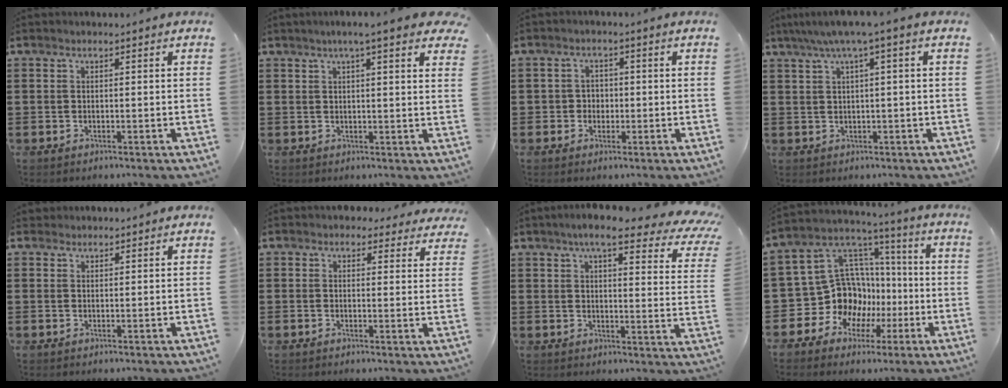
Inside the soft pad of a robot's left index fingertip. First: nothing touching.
{"total": 4.1, "force": [2.9, 0.2, 2.9], "torque": [-0.056, 0.000, 0.050]}
{"total": 2.3, "force": [-0.6, 2.1, 0.6], "torque": [-0.020, 0.006, -0.016]}
{"total": 3.3, "force": [0.6, -0.1, 3.3], "torque": [-0.062, -0.001, 0.005]}
{"total": 1.1, "force": [1.0, 0.5, 0.0], "torque": [-0.003, 0.004, 0.020]}
{"total": 2.4, "force": [2.0, 1.2, 0.4], "torque": [-0.010, 0.000, 0.036]}
{"total": 8.0, "force": [6.1, 1.2, 5.0], "torque": [-0.092, -0.025, 0.100]}
{"total": 12.7, "force": [-2.4, 12.0, 3.6], "torque": [-0.120, -0.023, -0.022]}